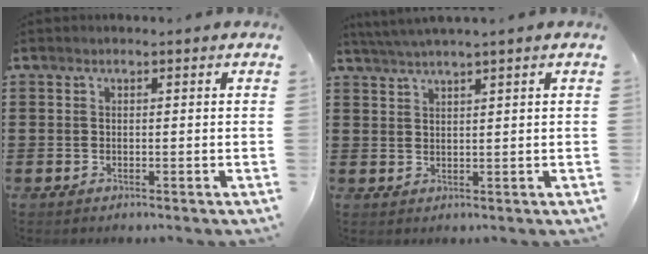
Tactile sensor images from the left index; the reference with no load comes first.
{"total": 2.5, "force": [2.2, -0.6, 1.1], "torque": [-0.024, -0.001, 0.042]}